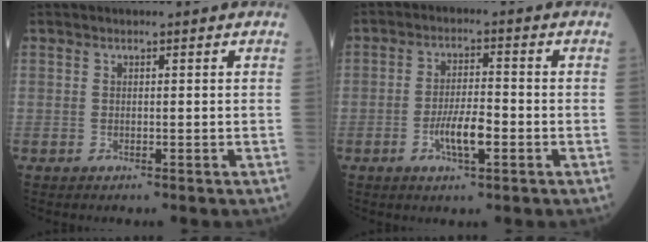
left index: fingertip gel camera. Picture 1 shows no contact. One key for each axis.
{"total": 5.5, "fx": -2.0, "fy": 1.3, "fz": 5.0, "tx": -0.099, "ty": -0.001, "tz": -0.037}